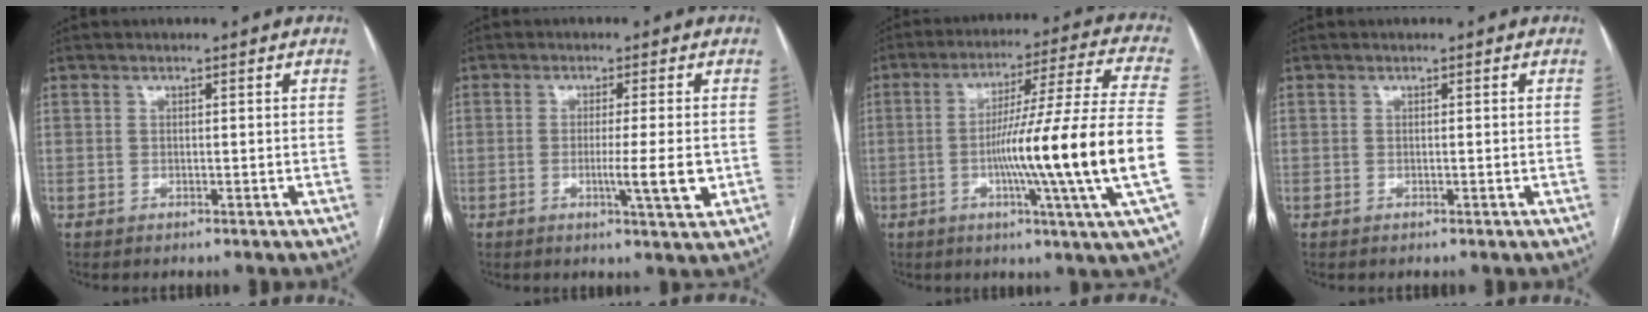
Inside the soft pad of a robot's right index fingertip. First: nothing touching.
{"total": 5.8, "force": [-1.2, -0.2, 5.7], "torque": [-0.089, -0.010, -0.017]}
{"total": 21.0, "force": [-4.4, -2.5, 20.4], "torque": [-0.294, -0.005, -0.085]}
{"total": 0.0}